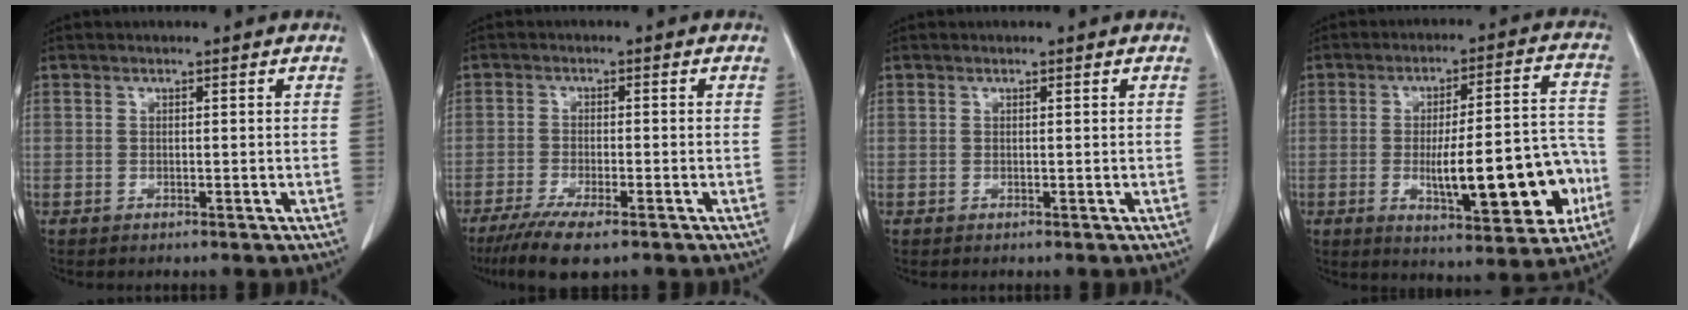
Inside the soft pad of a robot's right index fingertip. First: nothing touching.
{"total": 8.2, "force": [-5.9, 1.1, 5.5], "torque": [-0.089, -0.019, -0.092]}
{"total": 0.0}
{"total": 16.3, "force": [-4.0, 3.8, 15.4], "torque": [-0.218, 0.017, -0.045]}